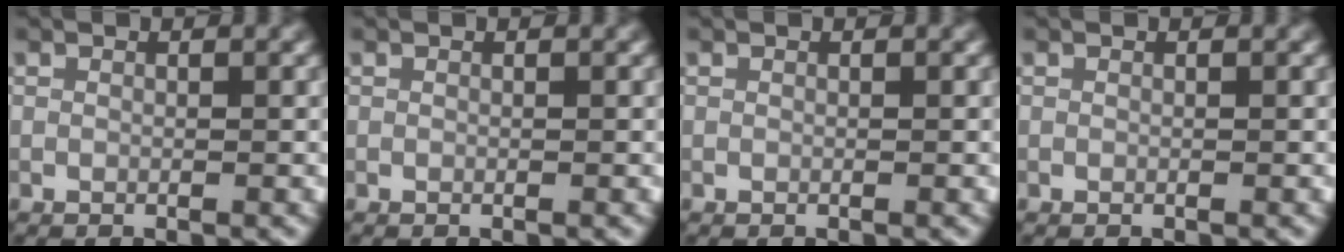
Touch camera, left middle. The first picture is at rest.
{"total": 0.0}
{"total": 0.0}
{"total": 0.0}